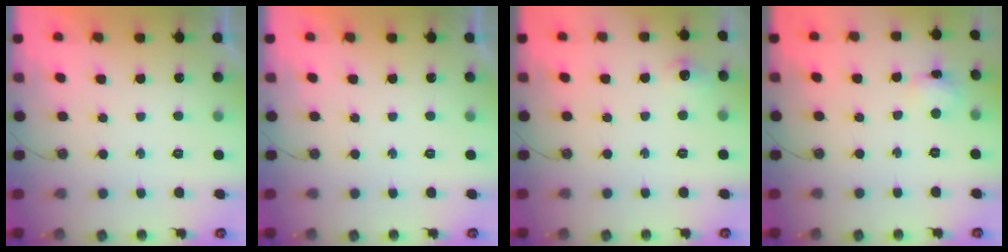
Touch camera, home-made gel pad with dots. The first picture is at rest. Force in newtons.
{"total": 0.0}
{"total": 6.3, "press": 6.3, "slide": 0.8}
{"total": 2.8, "press": 2.8, "slide": 0.5}